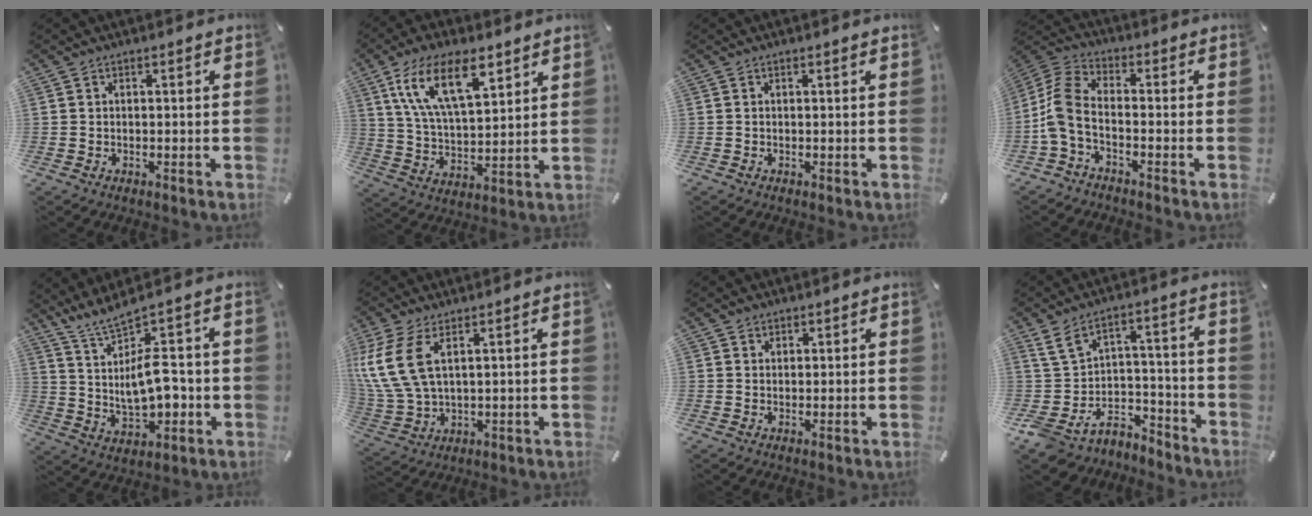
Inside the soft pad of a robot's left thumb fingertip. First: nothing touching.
{"total": 15.4, "force": [8.5, 7.0, 10.7], "torque": [-0.230, -0.015, 0.148]}
{"total": 0.0}
{"total": 7.3, "force": [-2.9, 4.2, 5.2], "torque": [-0.129, -0.005, -0.057]}
{"total": 11.8, "force": [3.0, 5.9, 9.8], "torque": [-0.194, -0.021, 0.053]}
{"total": 11.0, "force": [4.5, 5.8, 8.2], "torque": [-0.208, -0.017, 0.081]}
{"total": 1.4, "force": [0.9, 1.1, -0.2], "torque": [0.004, 0.003, 0.015]}
{"total": 7.9, "force": [-0.9, 6.9, 3.7], "torque": [-0.071, 0.003, -0.016]}